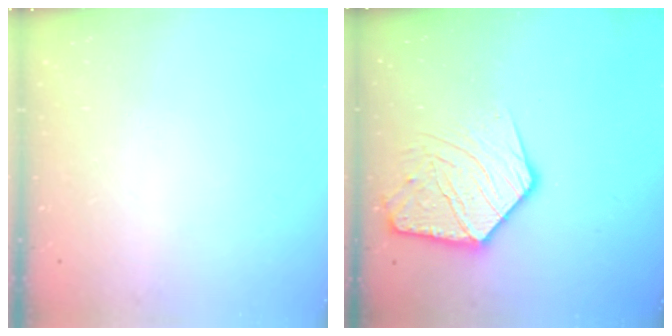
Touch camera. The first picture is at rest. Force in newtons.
{"total": 14.5, "press": 14.4, "slide": 1.3}